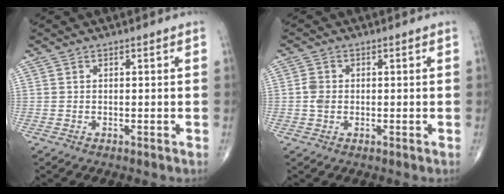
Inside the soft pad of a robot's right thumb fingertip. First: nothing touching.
{"total": 2.4, "force": [-0.2, 1.9, 1.5], "torque": [-0.025, 0.006, -0.005]}